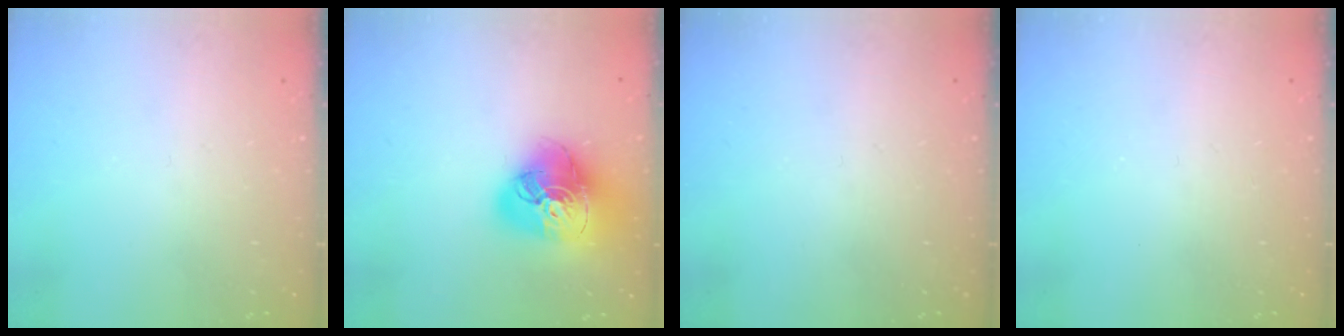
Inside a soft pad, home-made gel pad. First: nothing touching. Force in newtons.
{"total": 20.6, "press": 20.5, "slide": 2.1}
{"total": 0.0}
{"total": 0.0}